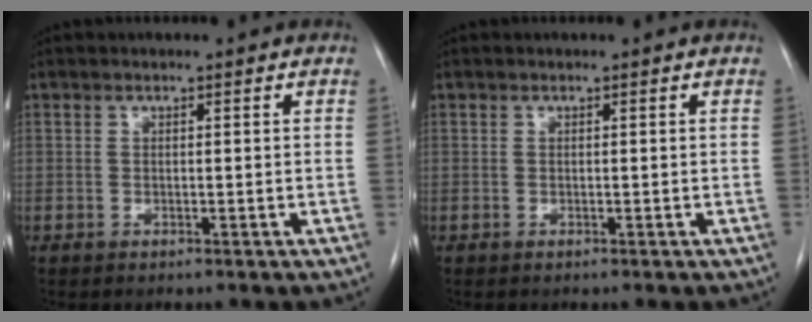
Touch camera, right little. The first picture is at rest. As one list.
[{"total": 0.0}]